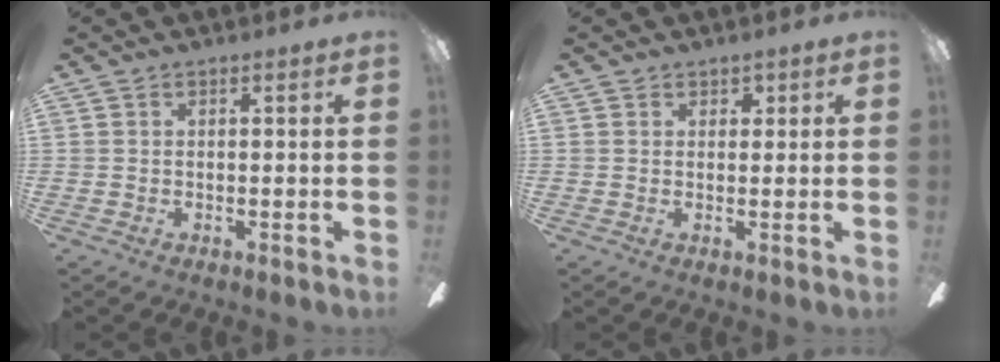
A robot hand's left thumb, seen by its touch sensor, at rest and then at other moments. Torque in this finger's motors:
{"motor_torque": [-0.11, 0.00, -0.41, 0.17, -0.03]}